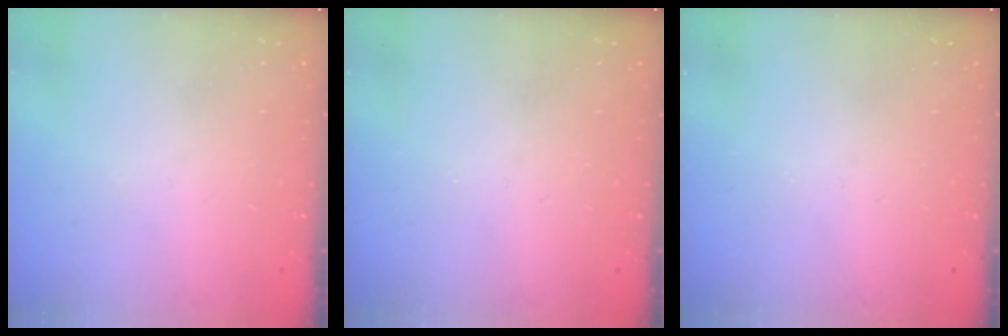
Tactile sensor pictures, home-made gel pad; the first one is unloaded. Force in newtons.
{"total": 0.0}
{"total": 0.0}